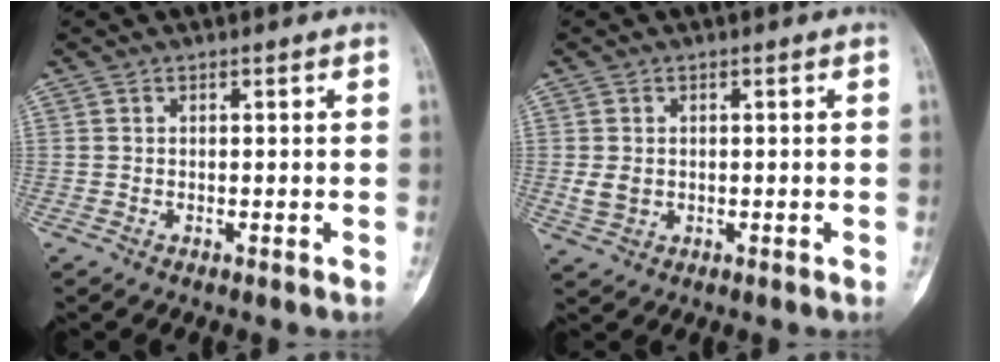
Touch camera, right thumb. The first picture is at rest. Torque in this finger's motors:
{"motor_torque": [0.60, 0.11, 0.20, -0.44, -0.01]}